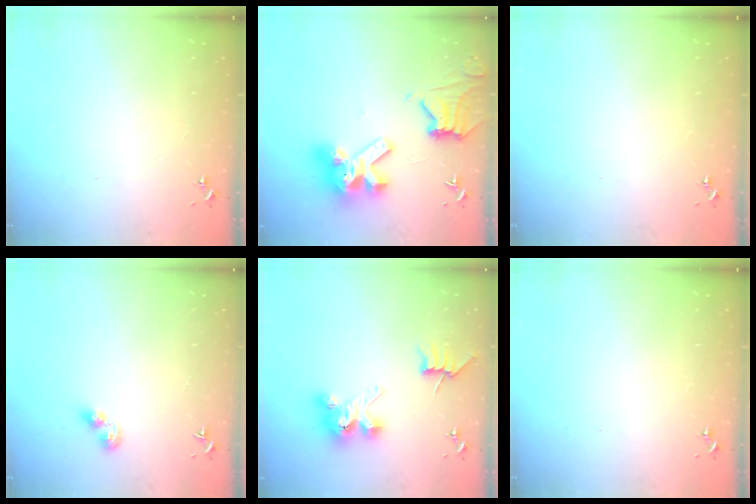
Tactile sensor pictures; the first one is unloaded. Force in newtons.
{"total": 16.9, "press": 16.7, "slide": 2.0}
{"total": 0.0}
{"total": 6.1, "press": 6.1, "slide": 0.6}
{"total": 8.1, "press": 8.1, "slide": 0.9}
{"total": 0.0}